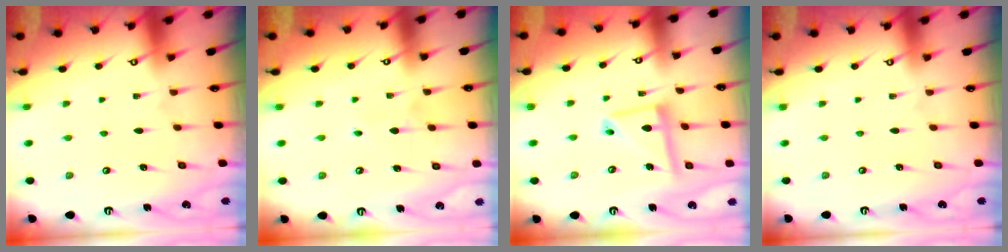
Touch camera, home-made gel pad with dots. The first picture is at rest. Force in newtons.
{"total": 4.5, "press": 4.5, "slide": 0.4}
{"total": 12.5, "press": 12.5, "slide": 1.3}
{"total": 0.0}